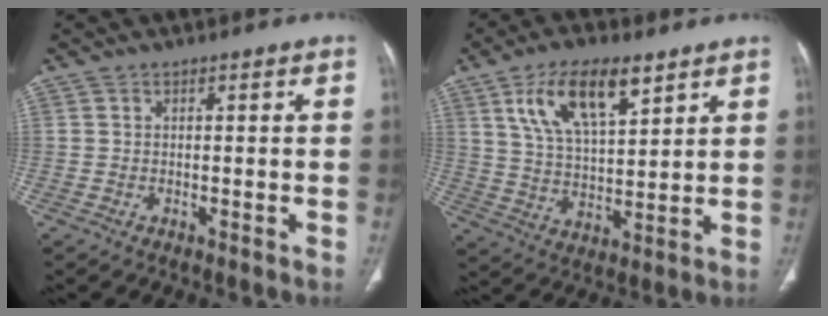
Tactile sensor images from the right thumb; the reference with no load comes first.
{"total": 13.9, "force": [7.4, 5.8, 10.3], "torque": [-0.165, -0.023, 0.140]}